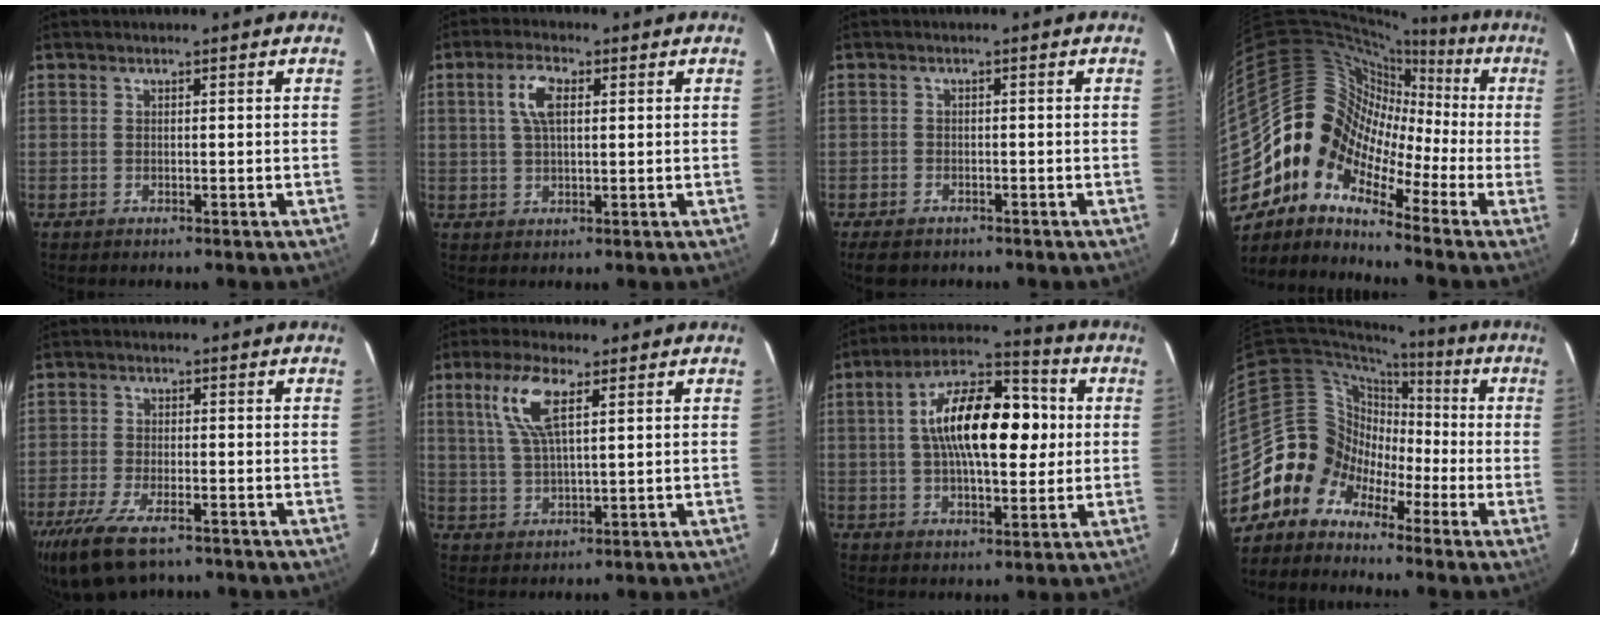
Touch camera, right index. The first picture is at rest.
{"total": 5.3, "force": [1.5, 2.3, 4.5], "torque": [-0.087, 0.012, 0.029]}
{"total": 4.6, "force": [-3.4, 2.6, 1.7], "torque": [-0.049, -0.005, -0.054]}
{"total": 12.7, "force": [-2.7, 10.4, 6.8], "torque": [-0.118, 0.007, -0.087]}
{"total": 12.9, "force": [-8.9, 5.1, 7.9], "torque": [-0.188, -0.037, -0.161]}
{"total": 8.7, "force": [3.7, 2.4, 7.5], "torque": [-0.155, 0.011, 0.076]}
{"total": 17.6, "force": [2.1, 7.9, 15.6], "torque": [-0.264, 0.030, 0.027]}
{"total": 9.6, "force": [-5.2, 8.1, 0.6], "torque": [-0.016, 0.050, -0.119]}